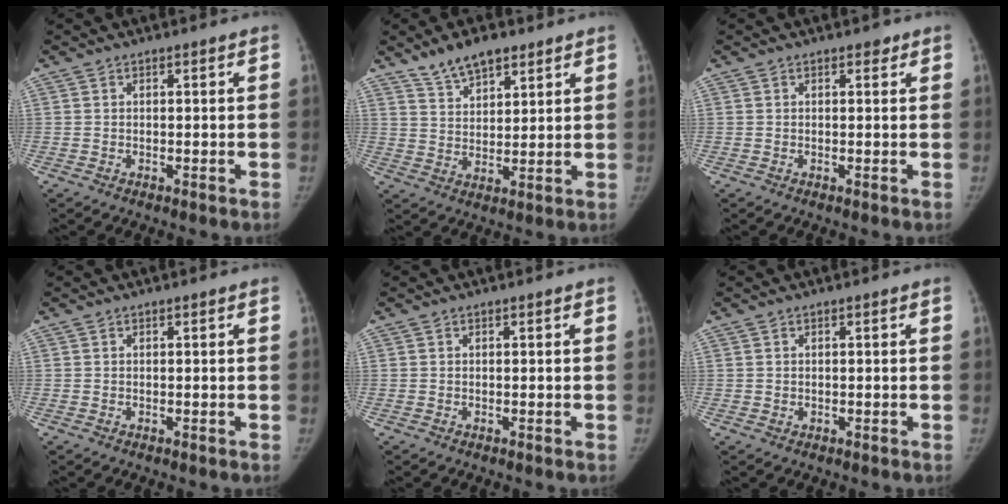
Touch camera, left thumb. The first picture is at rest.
{"total": 8.0, "force": [5.9, 3.6, 4.0], "torque": [-0.045, -0.031, 0.108]}
{"total": 0.9, "force": [0.6, 0.6, 0.4], "torque": [0.004, -0.003, 0.004]}
{"total": 0.0}
{"total": 0.0}
{"total": 0.5, "force": [0.0, 0.5, 0.1], "torque": [0.002, 0.002, 0.000]}